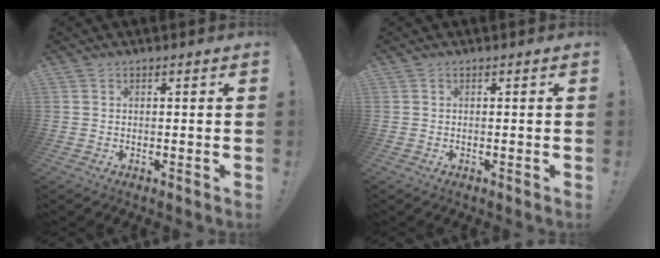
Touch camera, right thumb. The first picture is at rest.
{"total": 0.0}